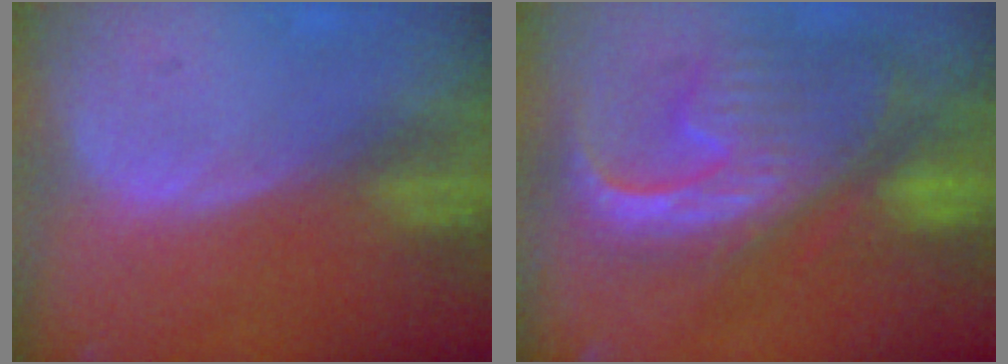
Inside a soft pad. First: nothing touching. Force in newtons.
{"total": 13.0, "press": 11.2, "slide": 6.6}